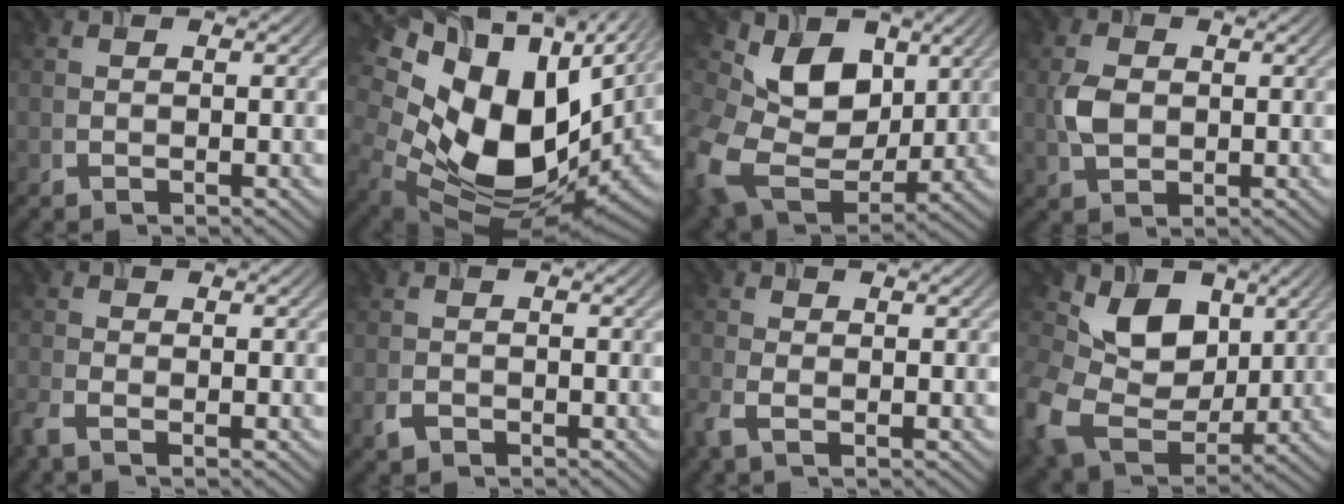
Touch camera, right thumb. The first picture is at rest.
{"total": 19.4, "force": [5.1, 12.7, 13.7], "torque": [-0.267, -0.031, 0.126]}
{"total": 12.9, "force": [2.9, 9.7, 7.9], "torque": [-0.202, -0.016, 0.052]}
{"total": 3.7, "force": [0.0, 2.6, 2.5], "torque": [-0.064, 0.001, -0.001]}
{"total": 2.2, "force": [-1.6, 0.6, 1.4], "torque": [-0.045, -0.007, -0.040]}
{"total": 1.6, "force": [-1.1, 1.0, 0.6], "torque": [-0.015, -0.003, -0.024]}
{"total": 2.3, "force": [-1.2, 1.0, 1.7], "torque": [-0.049, -0.004, -0.031]}
{"total": 11.0, "force": [2.6, 8.6, 6.4], "torque": [-0.165, -0.022, 0.045]}